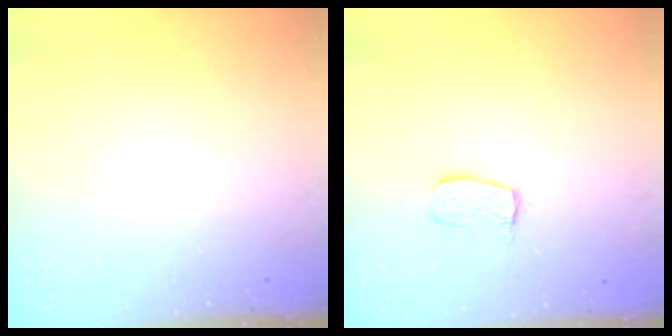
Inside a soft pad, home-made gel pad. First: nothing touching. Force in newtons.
{"total": 6.8, "press": 6.8, "slide": 0.3}